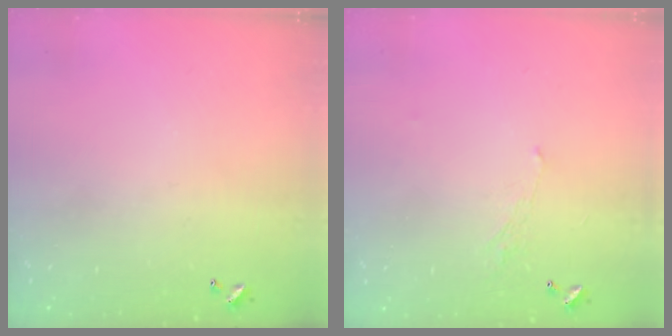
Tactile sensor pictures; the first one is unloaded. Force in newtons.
{"total": 1.7, "press": 1.6, "slide": 0.6}